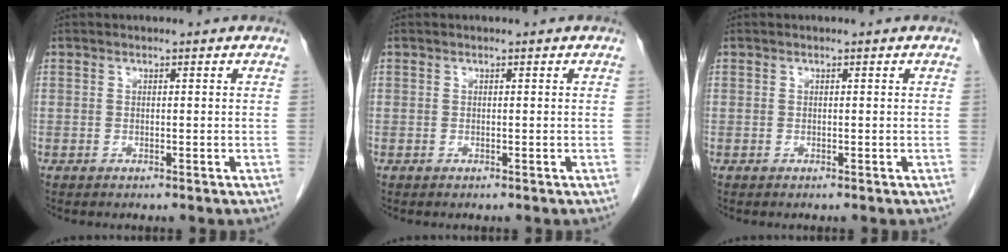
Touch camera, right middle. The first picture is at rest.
{"total": 0.0}
{"total": 0.0}